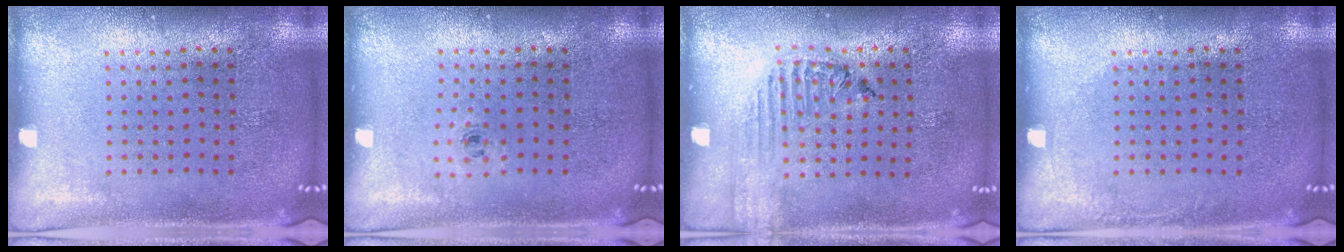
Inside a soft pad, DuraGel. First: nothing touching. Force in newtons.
{"total": 0.5, "press": 0.3, "slide": 0.4}
{"total": 1.6, "press": 1.6, "slide": 0.3}
{"total": 0.7, "press": 0.7, "slide": 0.1}